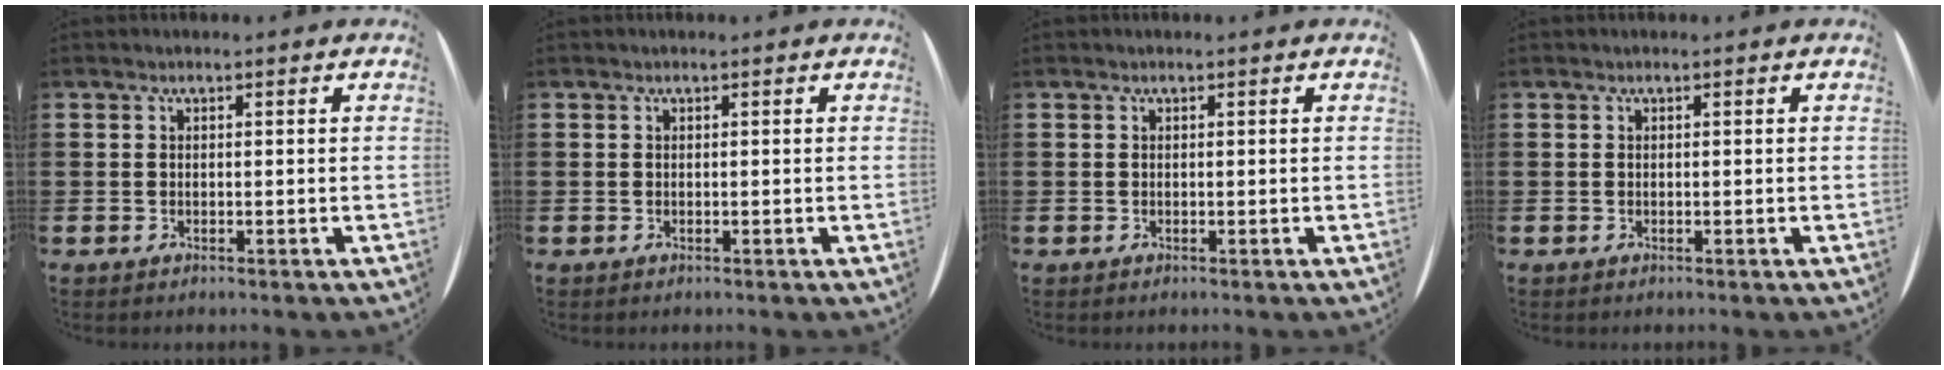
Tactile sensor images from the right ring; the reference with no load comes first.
{"total": 0.0}
{"total": 0.0}
{"total": 0.0}